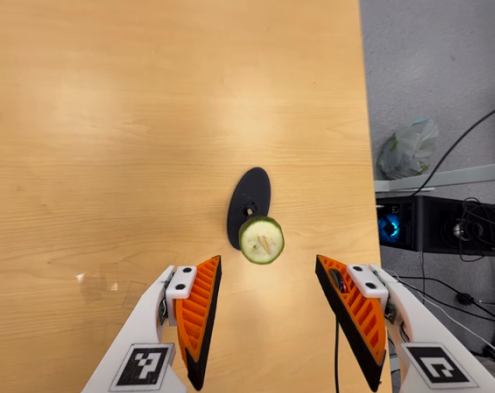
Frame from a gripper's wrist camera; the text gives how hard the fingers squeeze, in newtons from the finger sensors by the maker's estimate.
{"total": 0.0}